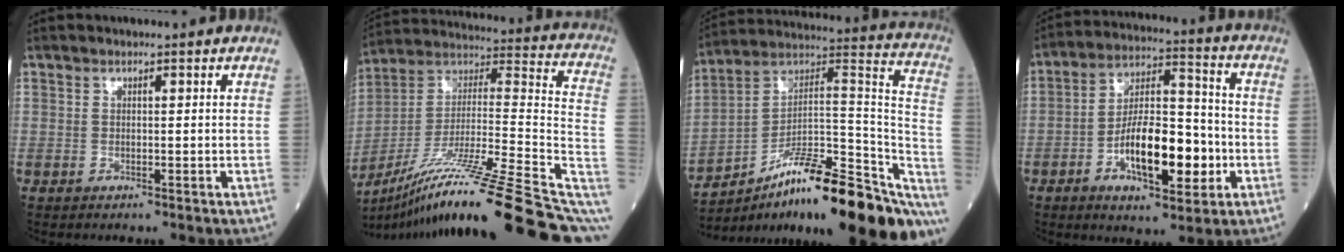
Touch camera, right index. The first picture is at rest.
{"total": 29.9, "force": [-20.5, 1.0, 21.8], "torque": [-0.286, 0.004, -0.334]}
{"total": 28.8, "force": [-20.2, 5.9, 19.7], "torque": [-0.201, 0.034, -0.309]}
{"total": 13.9, "force": [-4.3, 4.9, 12.3], "torque": [-0.216, 0.013, -0.072]}